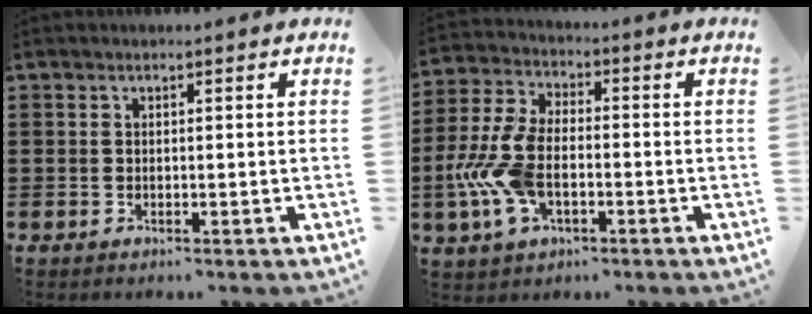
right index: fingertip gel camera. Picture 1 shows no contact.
{"total": 9.5, "force": [-2.4, 5.2, 7.6], "torque": [-0.193, -0.007, -0.051]}